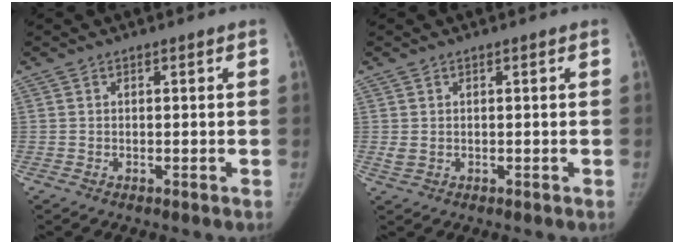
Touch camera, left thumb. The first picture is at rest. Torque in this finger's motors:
{"motor_torque": [0.04, 0.04, 0.39, -0.17, 0.02]}